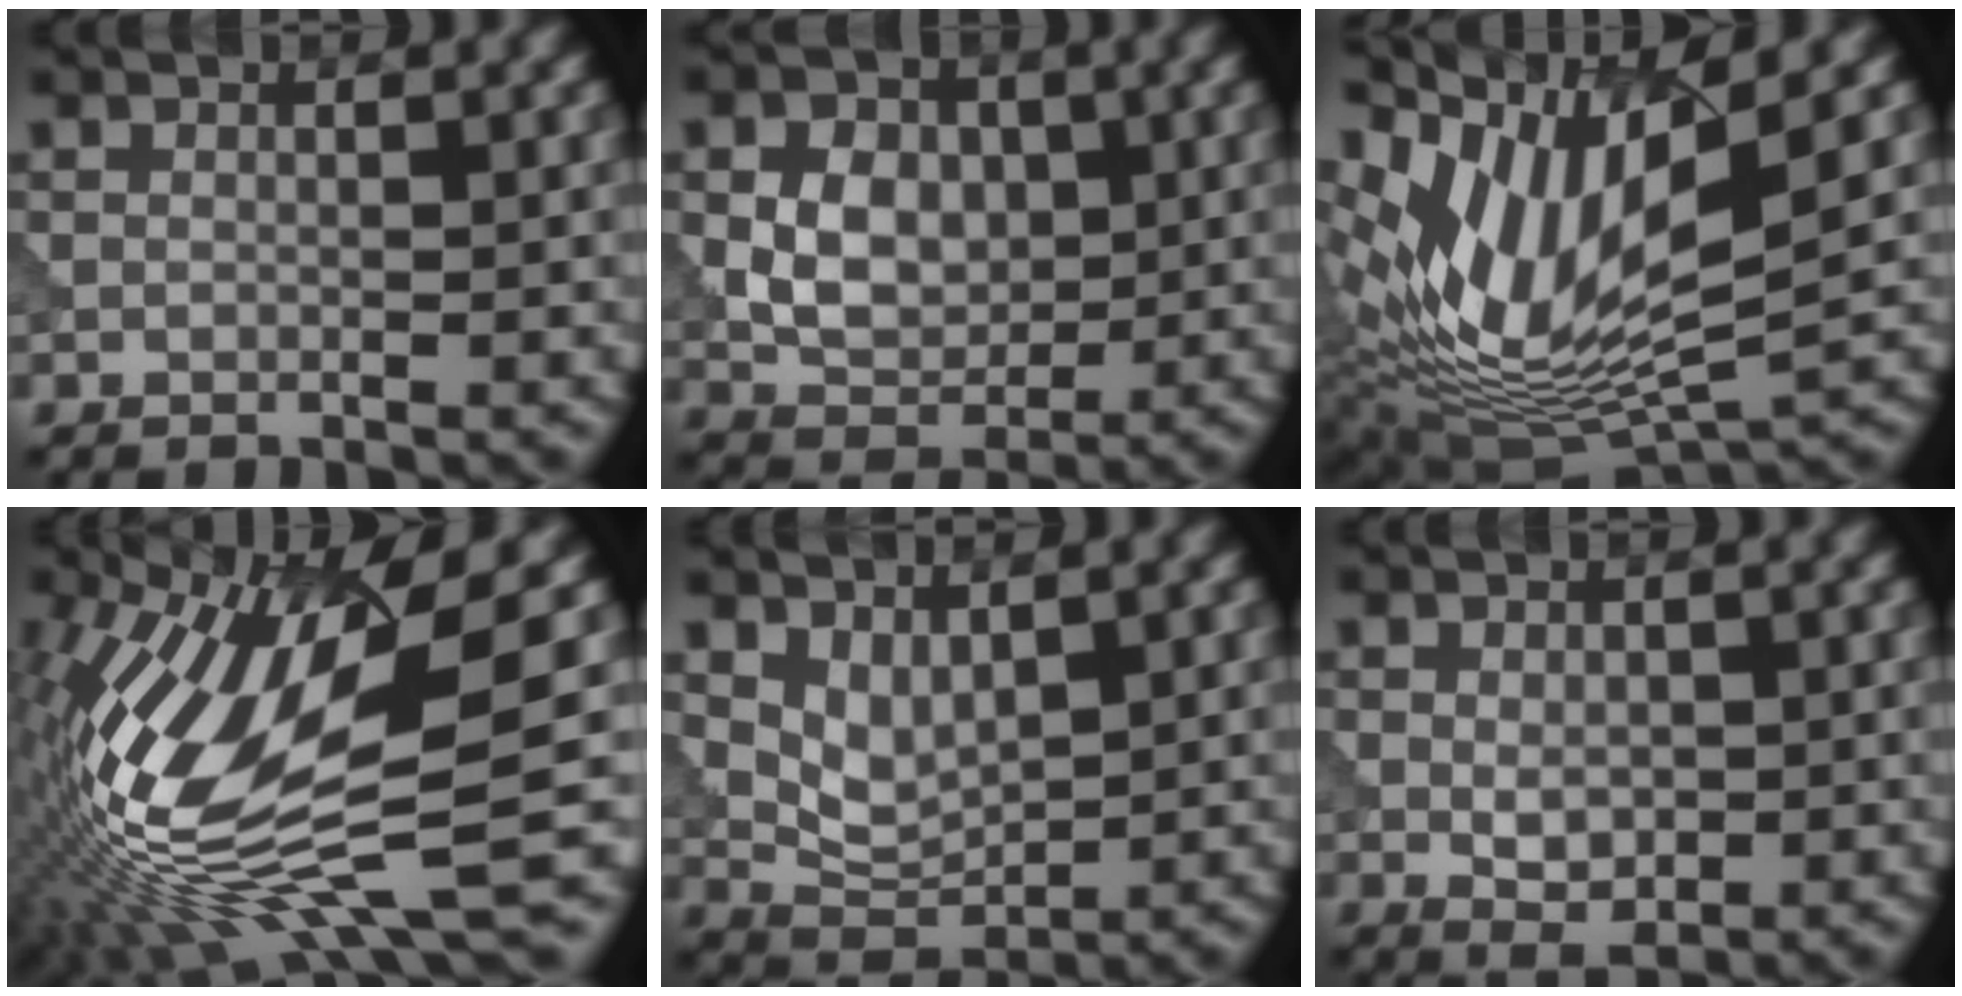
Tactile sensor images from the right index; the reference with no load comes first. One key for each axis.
{"total": 4.9, "fx": 0.4, "fy": 3.6, "fz": 3.3, "tx": -0.058, "ty": 0.000, "tz": 0.007}
{"total": 11.9, "fx": 3.7, "fy": 4.5, "fz": 10.4, "tx": -0.216, "ty": 0.006, "tz": 0.075}
{"total": 14.0, "fx": 0.8, "fy": 4.0, "fz": 13.4, "tx": -0.290, "ty": -0.004, "tz": 0.031}
{"total": 2.5, "fx": 1.1, "fy": 1.4, "fz": 1.8, "tx": -0.038, "ty": -0.008, "tz": 0.030}
{"total": 2.2, "fx": -0.3, "fy": 1.3, "fz": 1.7, "tx": -0.030, "ty": 0.000, "tz": -0.001}